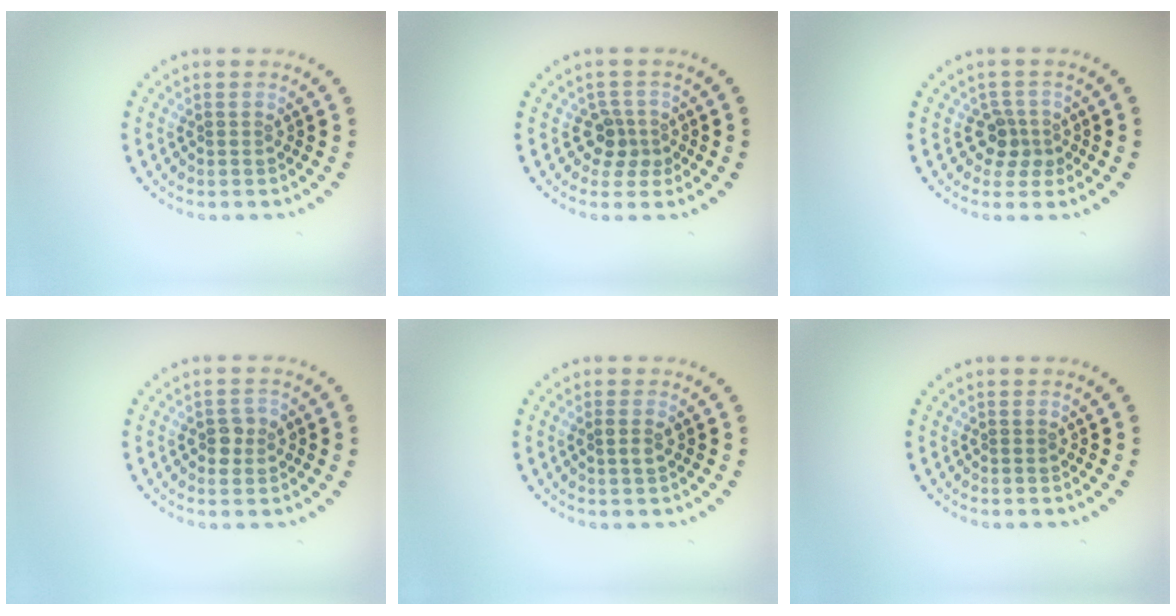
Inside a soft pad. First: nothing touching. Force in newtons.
{"total": 2.3, "press": 1.8, "slide": 1.5}
{"total": 2.4, "press": 1.8, "slide": 1.5}
{"total": 1.8, "press": 1.8, "slide": 0.1}
{"total": 0.8, "press": 0.7, "slide": 0.4}
{"total": 0.0}